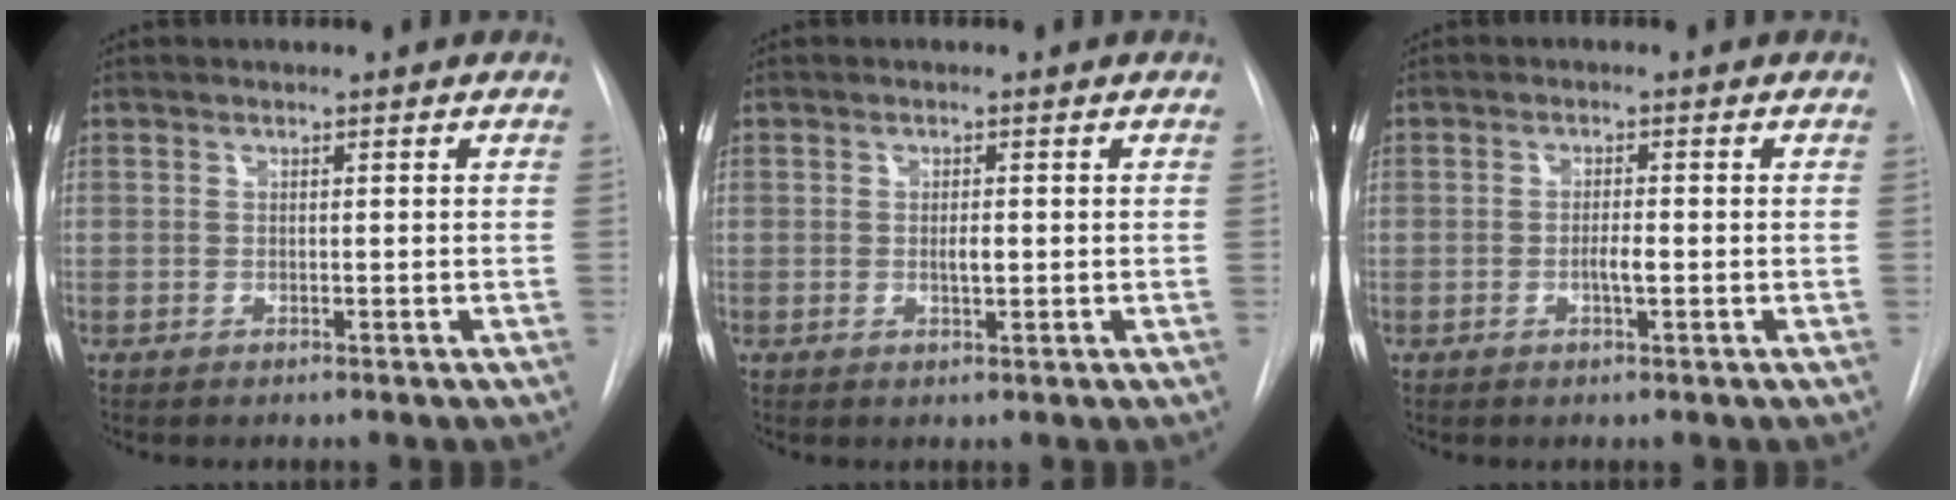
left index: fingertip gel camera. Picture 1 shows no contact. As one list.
[{"total": 1.4, "force": [-0.4, 0.4, 1.3], "torque": [-0.022, -0.007, -0.006]}, {"total": 1.9, "force": [-0.9, 0.2, 1.6], "torque": [-0.030, -0.005, -0.017]}]